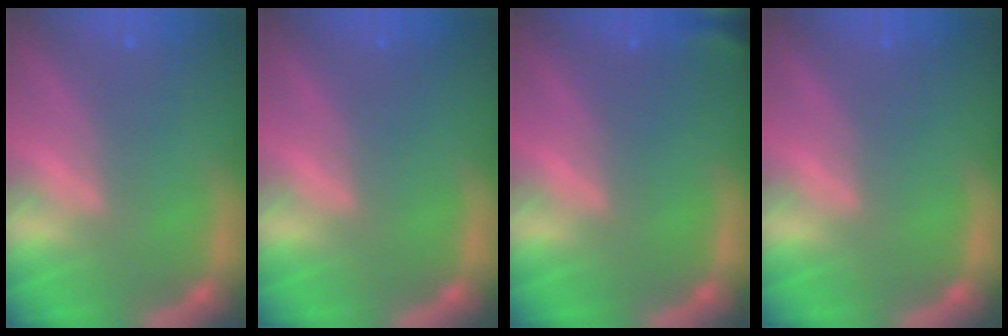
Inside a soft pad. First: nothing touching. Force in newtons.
{"total": 0.0}
{"total": 1.9}
{"total": 0.0}